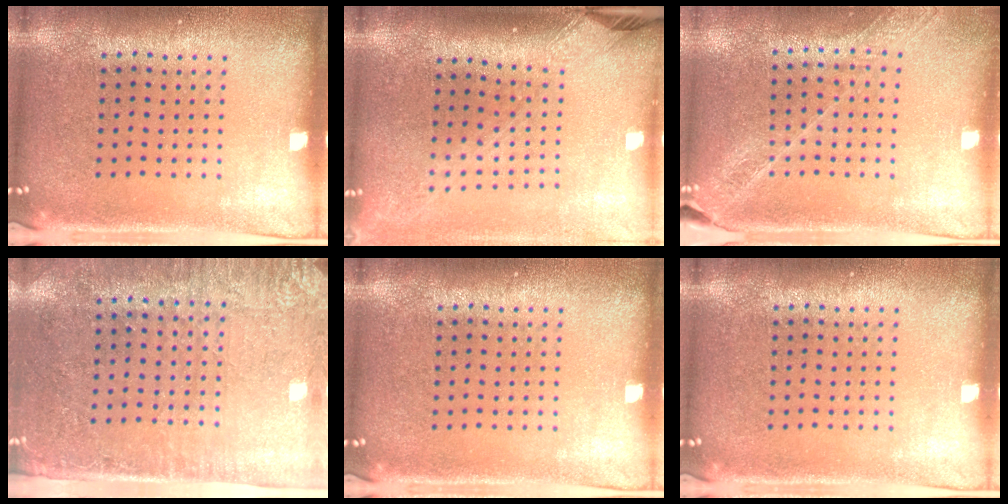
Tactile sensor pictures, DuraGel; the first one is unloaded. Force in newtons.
{"total": 2.2, "press": 1.6, "slide": 1.5}
{"total": 1.6, "press": 1.6, "slide": 0.2}
{"total": 2.9, "press": 2.5, "slide": 1.5}
{"total": 0.0}
{"total": 0.0}